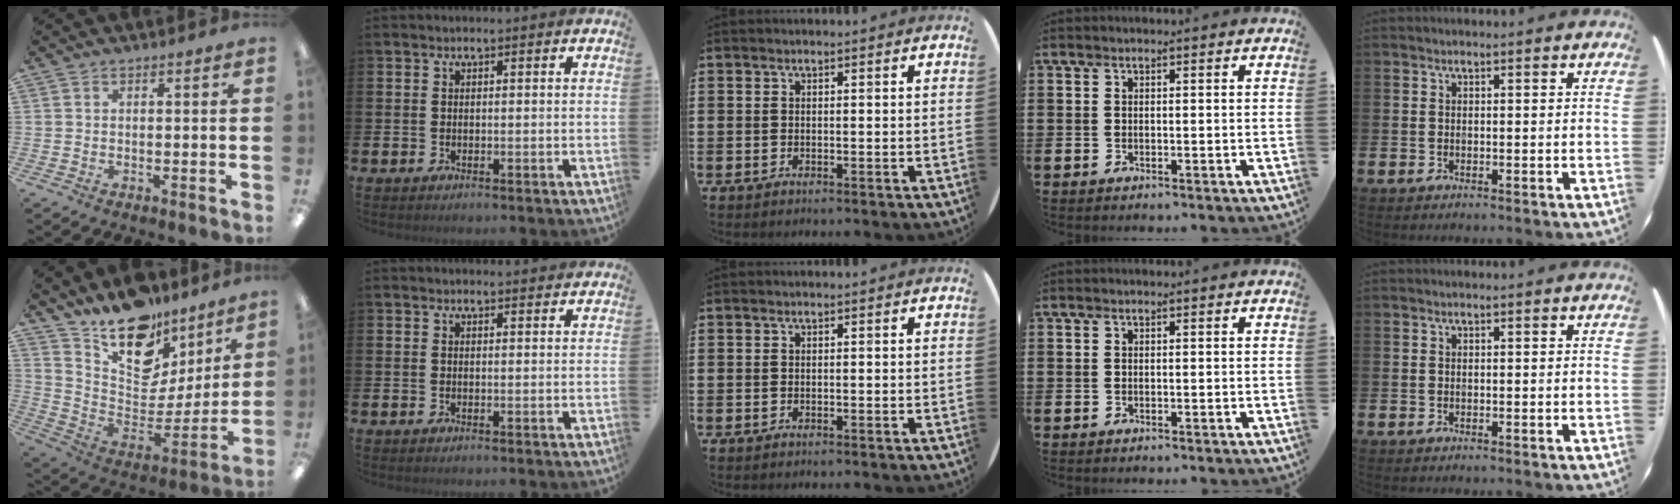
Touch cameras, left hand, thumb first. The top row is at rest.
{"thumb": {"total": 17.7, "force": [13.3, 9.3, 7.2], "torque": [-0.116, -0.108, 0.239]}, "index": {"total": 0.8, "force": [0.8, 0.2, 0.1], "torque": [0.008, -0.002, 0.013]}}